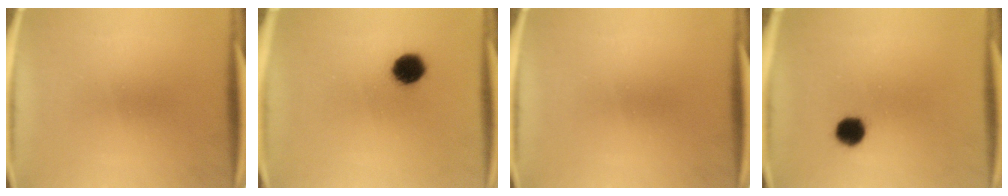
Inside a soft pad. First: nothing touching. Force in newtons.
{"total": 7.2}
{"total": 0.0}
{"total": 5.3}